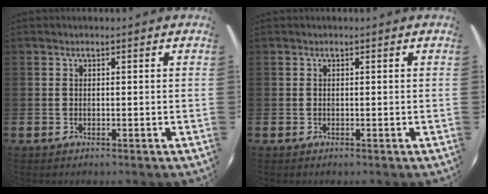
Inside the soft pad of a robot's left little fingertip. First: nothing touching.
{"total": 0.0}